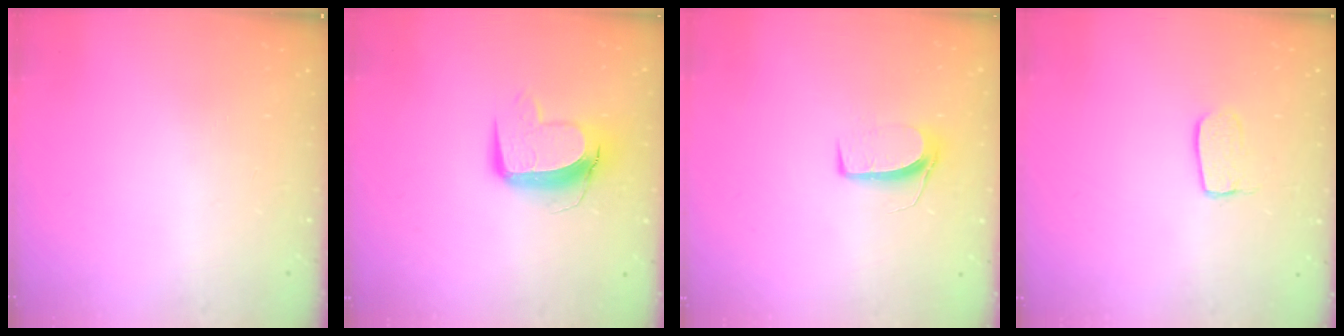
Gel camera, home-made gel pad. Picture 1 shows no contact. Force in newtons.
{"total": 11.0, "press": 11.0, "slide": 1.4}
{"total": 7.0, "press": 7.0, "slide": 0.4}
{"total": 7.0, "press": 7.0, "slide": 0.5}